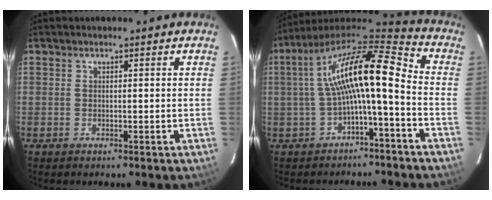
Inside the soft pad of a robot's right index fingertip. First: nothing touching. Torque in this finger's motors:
{"motor_torque": [0.70, -0.15, 1.05, 0.21]}